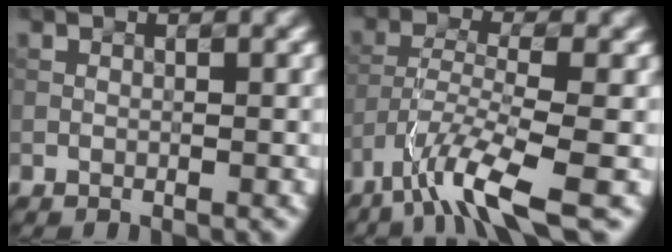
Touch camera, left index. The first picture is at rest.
{"total": 6.4, "force": [-4.5, 0.9, 4.5], "torque": [-0.080, -0.001, -0.084]}